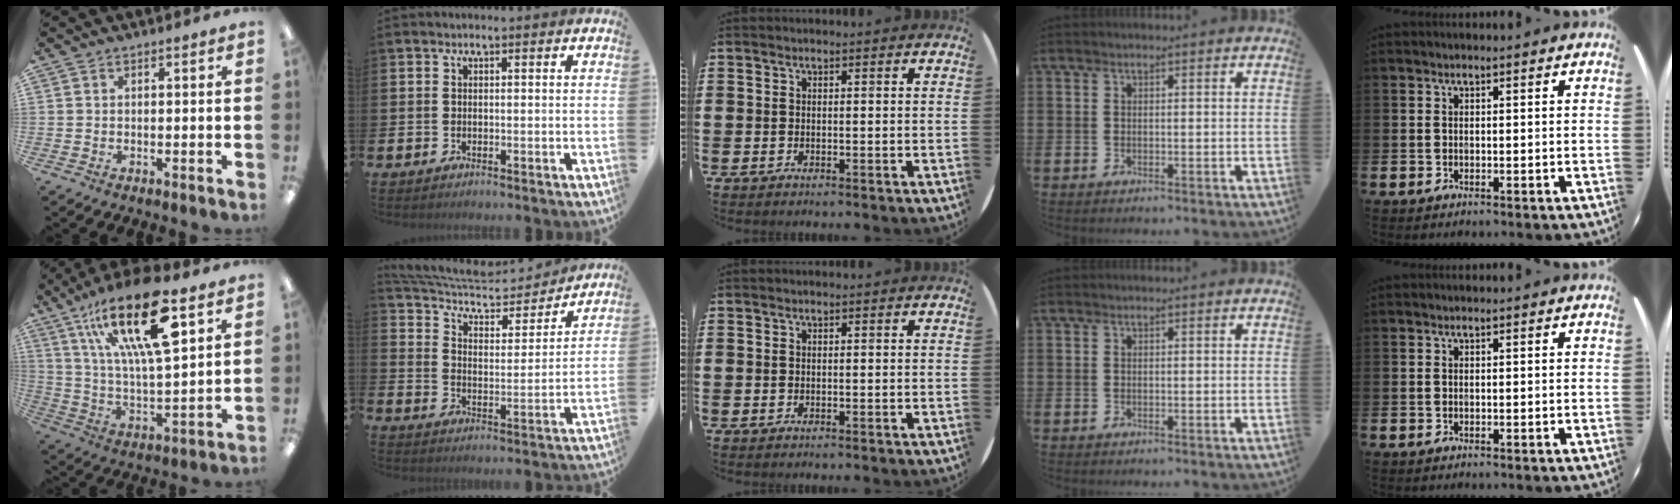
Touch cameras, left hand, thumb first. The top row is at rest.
{"thumb": {"total": 23.2, "force": [12.6, 7.8, 17.8], "torque": [-0.314, -0.057, 0.203]}, "index": {"total": 8.0, "force": [7.2, 2.4, 2.6], "torque": [-0.087, -0.051, 0.124]}}